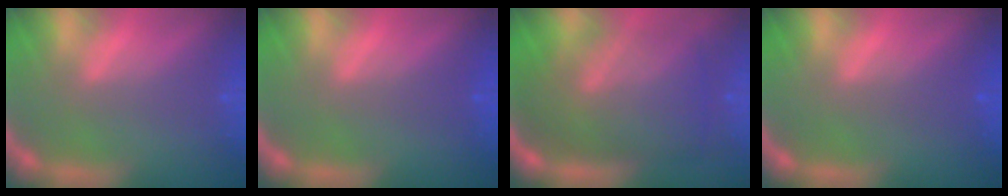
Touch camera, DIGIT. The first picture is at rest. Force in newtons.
{"total": 1.0}
{"total": 9.5}
{"total": 1.4}